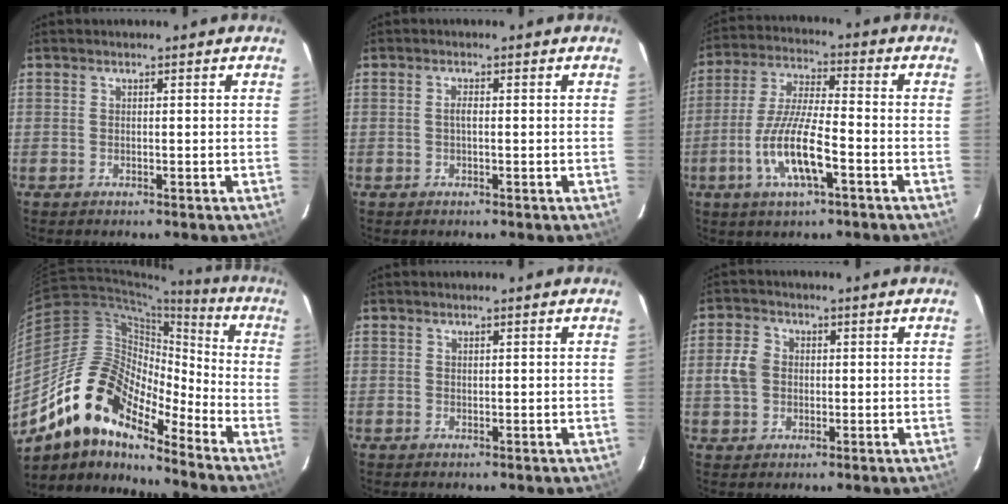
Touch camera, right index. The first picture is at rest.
{"total": 1.1, "force": [-0.1, 0.3, 1.1], "torque": [-0.022, 0.004, -0.003]}
{"total": 12.1, "force": [-4.8, 2.7, 10.8], "torque": [-0.224, -0.008, -0.091]}
{"total": 17.0, "force": [-12.5, 6.1, 9.8], "torque": [-0.164, -0.001, -0.250]}
{"total": 0.0}
{"total": 5.3, "force": [-0.1, 4.5, 2.8], "torque": [-0.063, 0.014, 0.000]}